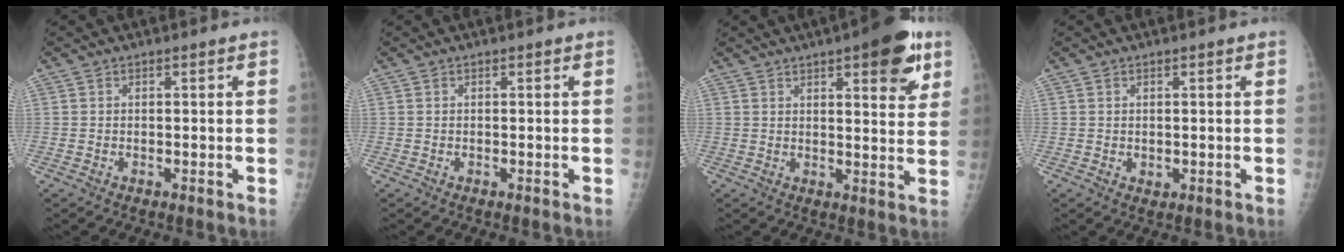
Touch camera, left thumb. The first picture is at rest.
{"total": 0.0}
{"total": 12.6, "force": [6.6, 4.0, 9.9], "torque": [-0.096, -0.024, 0.081]}
{"total": 1.0, "force": [0.2, 0.8, 0.5], "torque": [-0.005, -0.003, 0.007]}